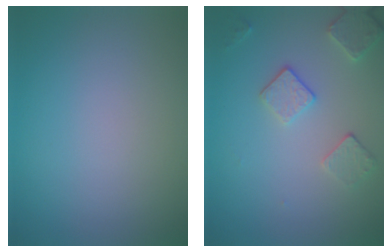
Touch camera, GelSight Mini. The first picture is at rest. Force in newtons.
{"total": 2.6, "press": 2.5, "slide": 0.8}